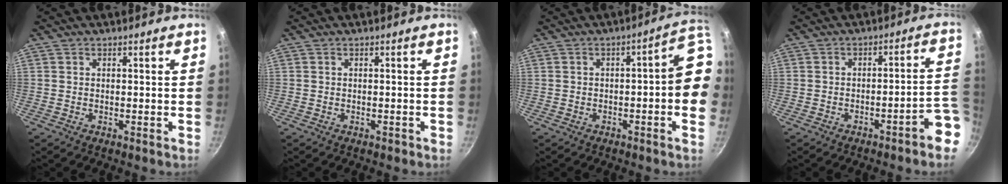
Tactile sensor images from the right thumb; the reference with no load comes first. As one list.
[{"total": 0.5, "force": [-0.3, 0.3, 0.2], "torque": [-0.004, 0.006, 0.000]}, {"total": 9.6, "force": [-0.5, 3.3, 8.9], "torque": [-0.085, 0.037, -0.006]}, {"total": 7.7, "force": [-4.2, 1.5, 6.3], "torque": [-0.052, 0.052, -0.049]}]